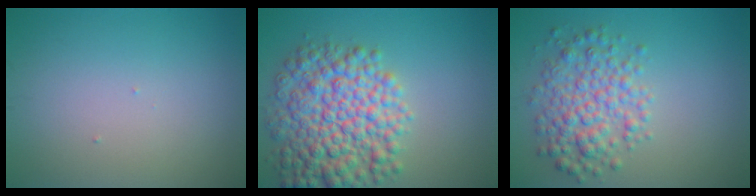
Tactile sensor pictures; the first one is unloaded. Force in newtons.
{"total": 9.1, "press": 9.1, "slide": 0.2}
{"total": 4.8, "press": 4.8, "slide": 0.1}